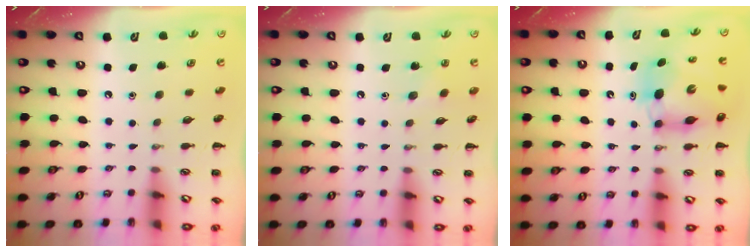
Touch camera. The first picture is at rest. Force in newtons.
{"total": 6.0, "press": 5.8, "slide": 1.6}
{"total": 6.8, "press": 6.6, "slide": 1.8}